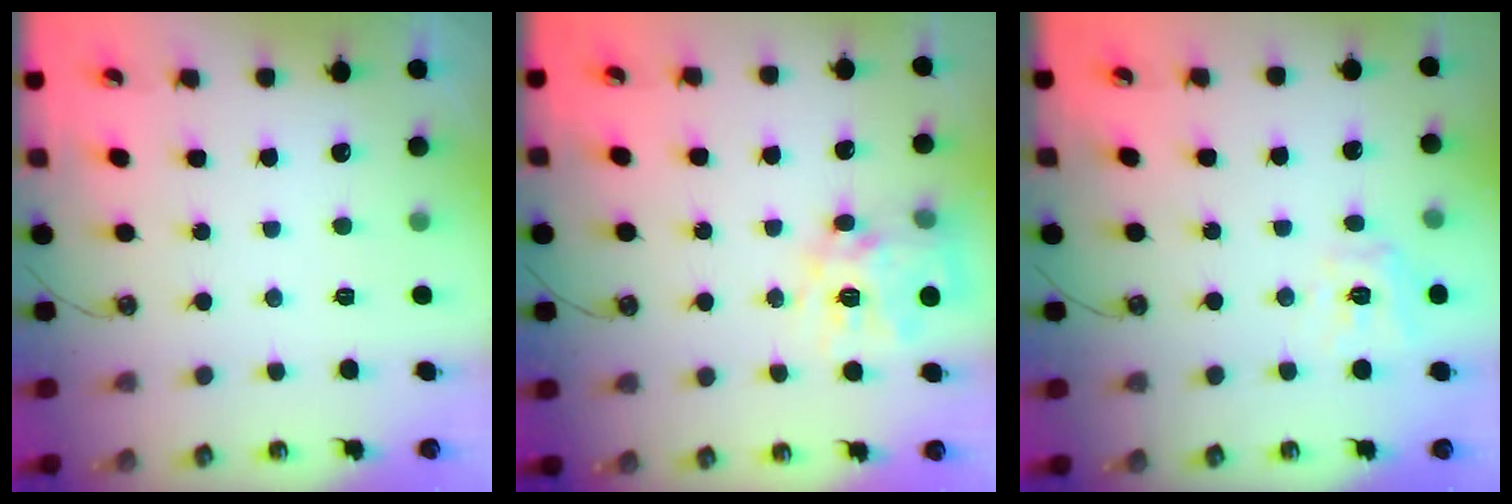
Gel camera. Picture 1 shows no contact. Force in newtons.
{"total": 14.0, "press": 14.0, "slide": 1.2}
{"total": 9.9, "press": 9.8, "slide": 0.9}